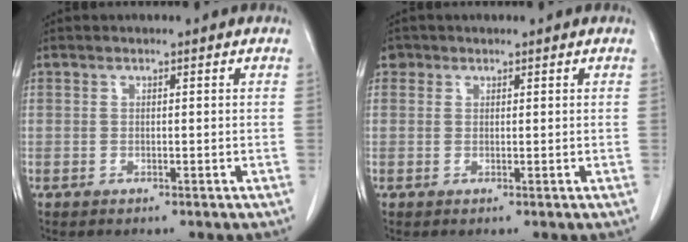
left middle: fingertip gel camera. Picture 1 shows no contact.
{"total": 1.2, "force": [0.7, 1.0, 0.1], "torque": [0.006, 0.006, 0.008]}